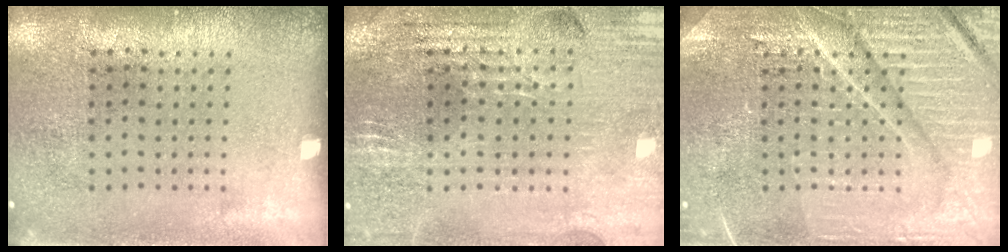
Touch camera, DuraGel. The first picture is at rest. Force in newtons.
{"total": 2.9, "press": 2.8, "slide": 0.5}
{"total": 4.3, "press": 4.2, "slide": 0.6}